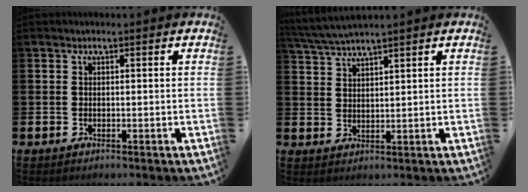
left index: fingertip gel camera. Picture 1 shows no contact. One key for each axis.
{"total": 3.6, "fx": 3.5, "fy": -0.4, "fz": 0.7, "tx": -0.030, "ty": -0.011, "tz": 0.065}